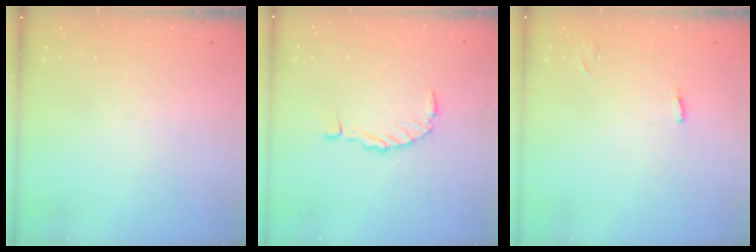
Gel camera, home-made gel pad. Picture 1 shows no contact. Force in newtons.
{"total": 0.0}
{"total": 3.6, "press": 3.6, "slide": 0.1}